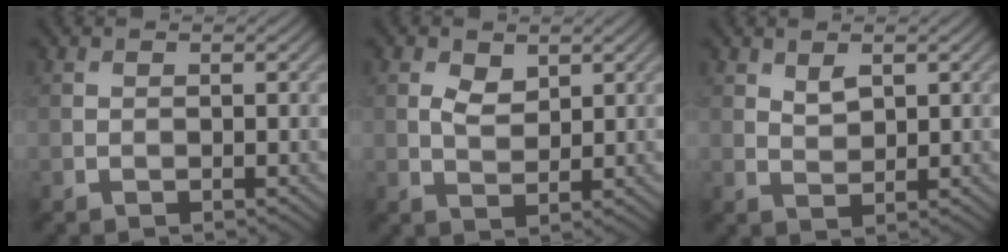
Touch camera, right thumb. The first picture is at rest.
{"total": 2.8, "force": [1.2, 1.7, 1.9], "torque": [-0.043, -0.005, 0.027]}
{"total": 2.1, "force": [1.3, 1.0, 1.3], "torque": [-0.027, -0.005, 0.030]}